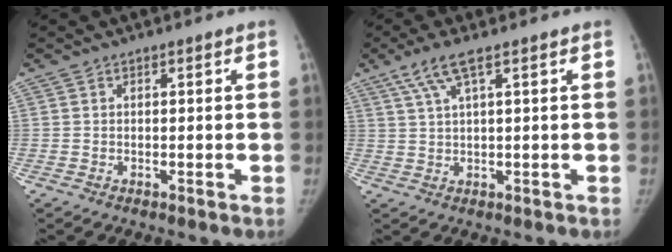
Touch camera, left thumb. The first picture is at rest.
{"total": 5.0, "force": [2.7, 0.6, 4.1], "torque": [-0.104, 0.004, 0.062]}